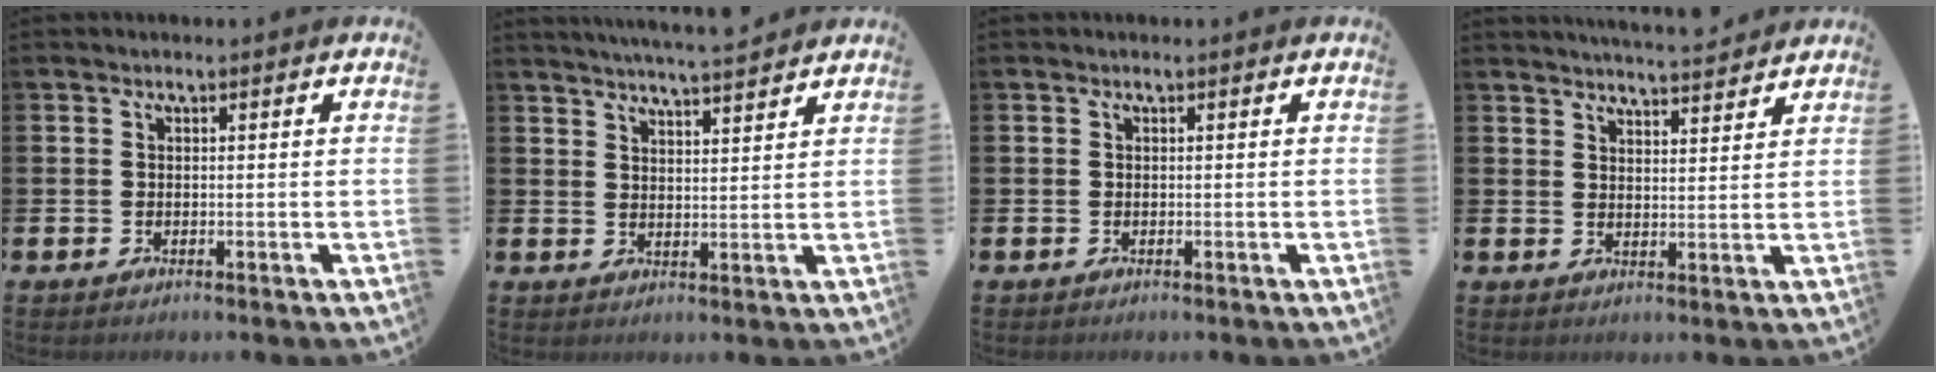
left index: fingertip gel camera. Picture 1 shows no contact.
{"total": 4.9, "force": [4.8, -0.5, 0.6], "torque": [-0.020, -0.025, 0.086]}
{"total": 0.0}
{"total": 4.5, "force": [4.5, -0.2, 0.1], "torque": [-0.009, -0.028, 0.080]}